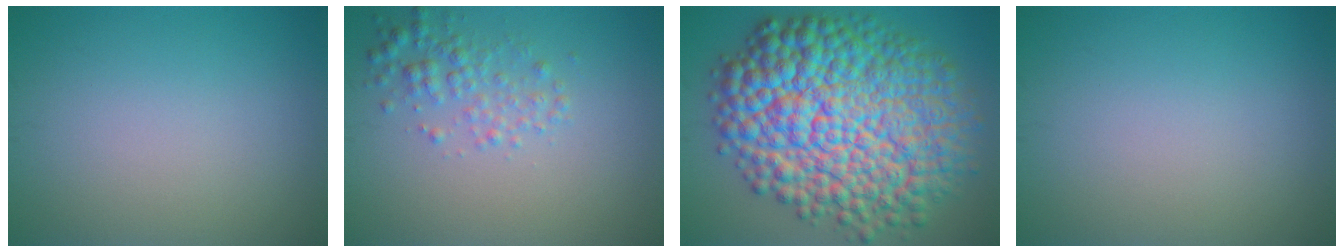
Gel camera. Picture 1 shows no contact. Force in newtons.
{"total": 2.5, "press": 2.5, "slide": 0.1}
{"total": 17.1, "press": 17.1, "slide": 0.1}
{"total": 0.0}